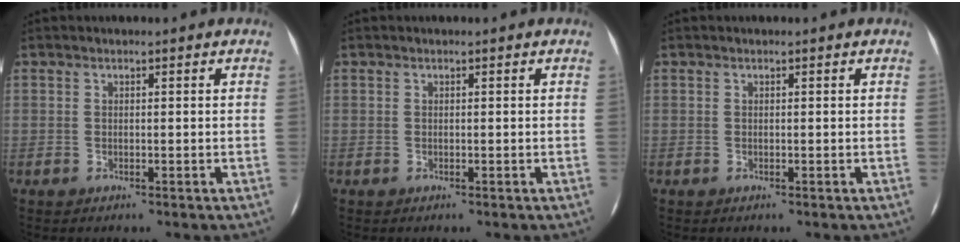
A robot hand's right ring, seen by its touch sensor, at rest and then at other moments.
{"total": 0.0}
{"total": 0.0}